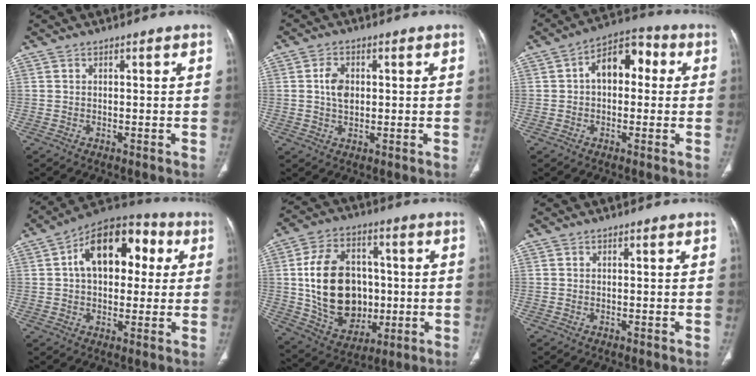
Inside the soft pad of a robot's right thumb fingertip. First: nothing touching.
{"total": 4.6, "force": [0.6, 3.0, 3.4], "torque": [-0.061, 0.000, 0.010]}
{"total": 9.9, "force": [1.3, 6.4, 7.5], "torque": [-0.086, 0.033, 0.009]}
{"total": 17.7, "force": [3.9, 10.8, 13.4], "torque": [-0.168, 0.026, 0.051]}
{"total": 20.4, "force": [0.1, 14.9, 13.9], "torque": [-0.208, 0.011, 0.021]}
{"total": 0.0}